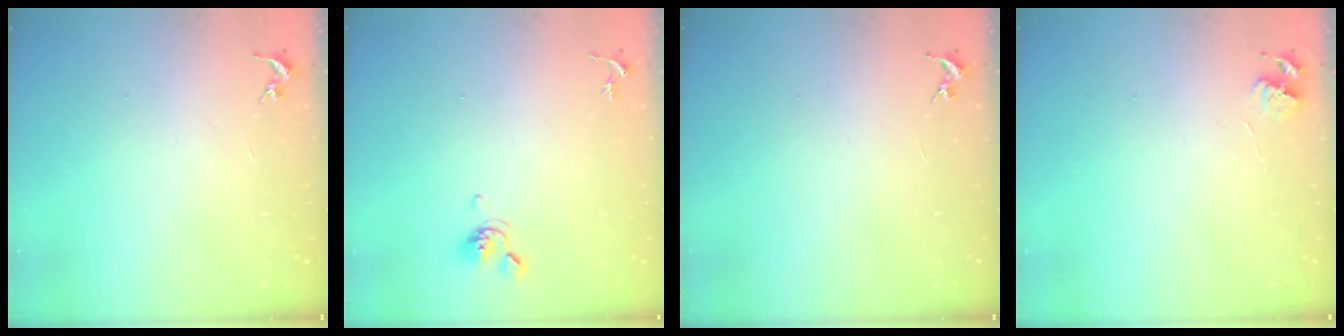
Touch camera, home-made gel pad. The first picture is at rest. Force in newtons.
{"total": 6.2, "press": 6.0, "slide": 1.5}
{"total": 0.0}
{"total": 4.5, "press": 4.4, "slide": 0.6}